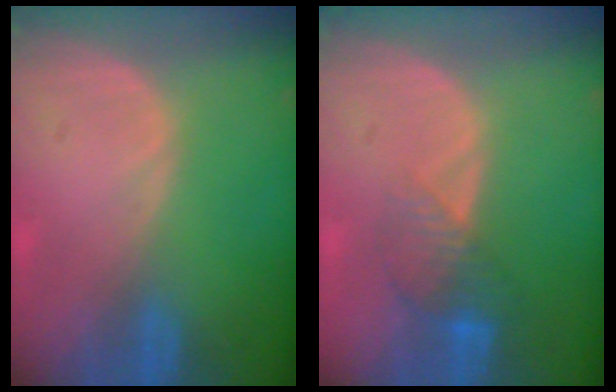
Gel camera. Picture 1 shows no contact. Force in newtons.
{"total": 4.3, "press": 3.8, "slide": 2.1}